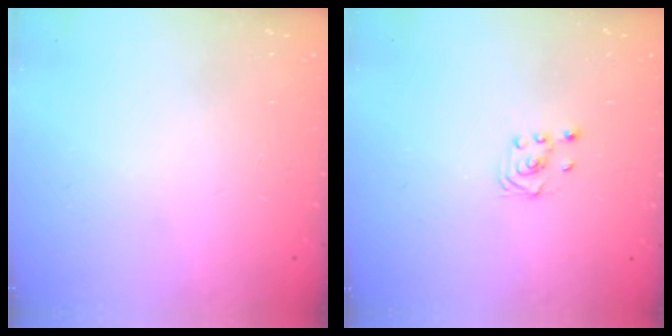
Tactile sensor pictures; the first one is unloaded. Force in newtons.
{"total": 2.0, "press": 1.8, "slide": 0.8}